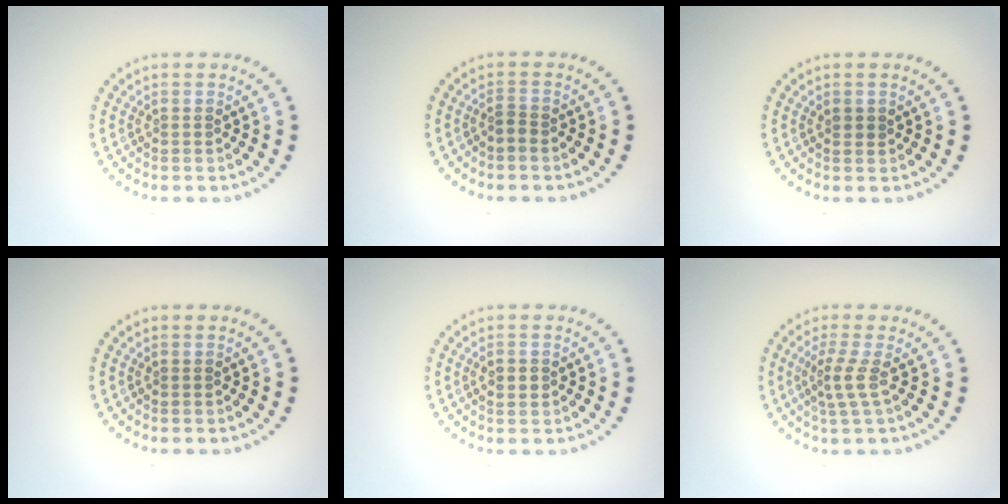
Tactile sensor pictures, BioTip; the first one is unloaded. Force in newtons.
{"total": 1.2, "press": 0.9, "slide": 0.9}
{"total": 0.9, "press": 0.8, "slide": 0.3}
{"total": 0.0}
{"total": 1.2, "press": 1.2, "slide": 0.0}
{"total": 2.3, "press": 1.6, "slide": 1.6}